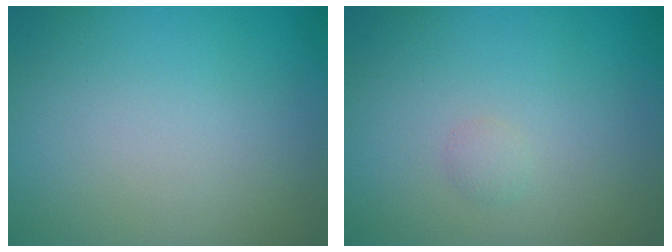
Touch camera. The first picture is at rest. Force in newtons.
{"total": 0.6, "press": 0.6, "slide": 0.1}